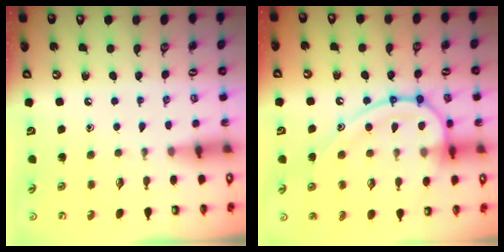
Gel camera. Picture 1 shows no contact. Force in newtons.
{"total": 16.4, "press": 16.3, "slide": 1.4}